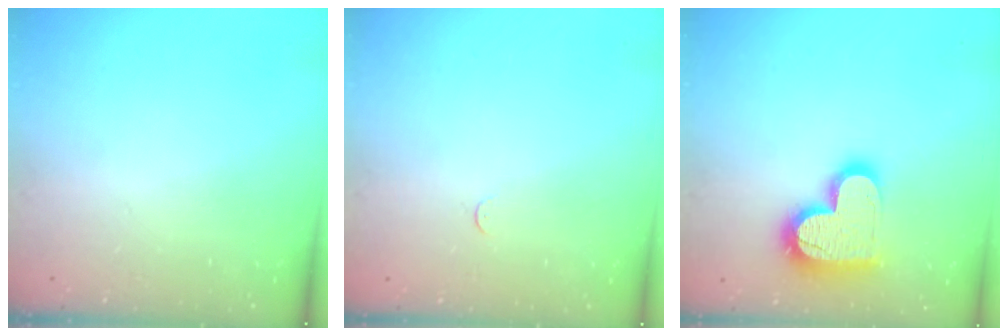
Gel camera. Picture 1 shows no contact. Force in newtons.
{"total": 2.3, "press": 2.3, "slide": 0.3}
{"total": 16.9, "press": 16.9, "slide": 1.3}